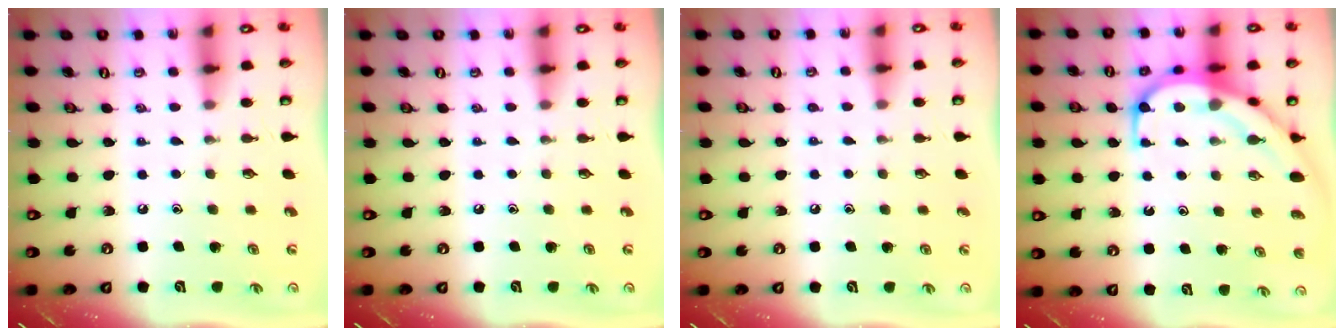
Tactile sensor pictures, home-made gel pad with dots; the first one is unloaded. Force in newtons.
{"total": 0.0}
{"total": 2.7, "press": 2.7, "slide": 0.2}
{"total": 11.1, "press": 11.1, "slide": 1.0}